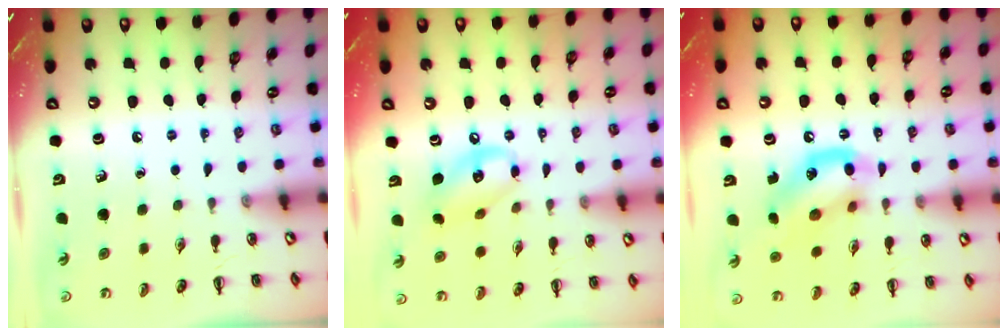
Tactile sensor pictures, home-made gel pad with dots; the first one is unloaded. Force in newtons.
{"total": 12.1, "press": 11.8, "slide": 2.4}
{"total": 14.2, "press": 13.9, "slide": 2.4}